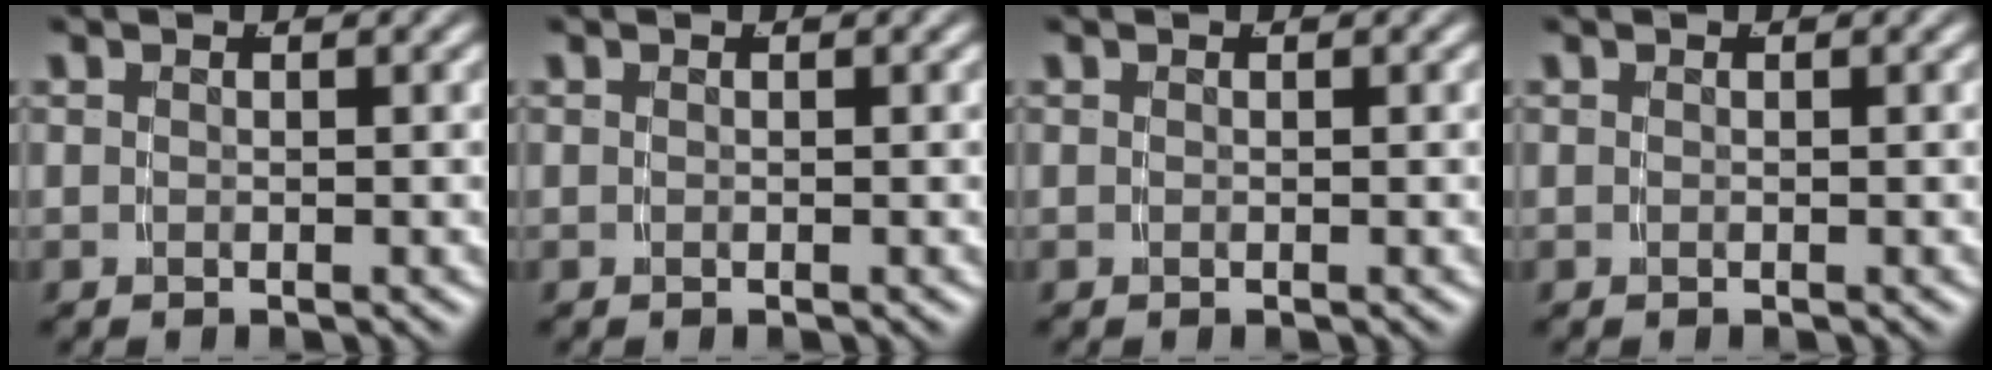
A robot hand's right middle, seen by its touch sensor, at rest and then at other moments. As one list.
[{"total": 0.0}, {"total": 0.0}, {"total": 0.0}]